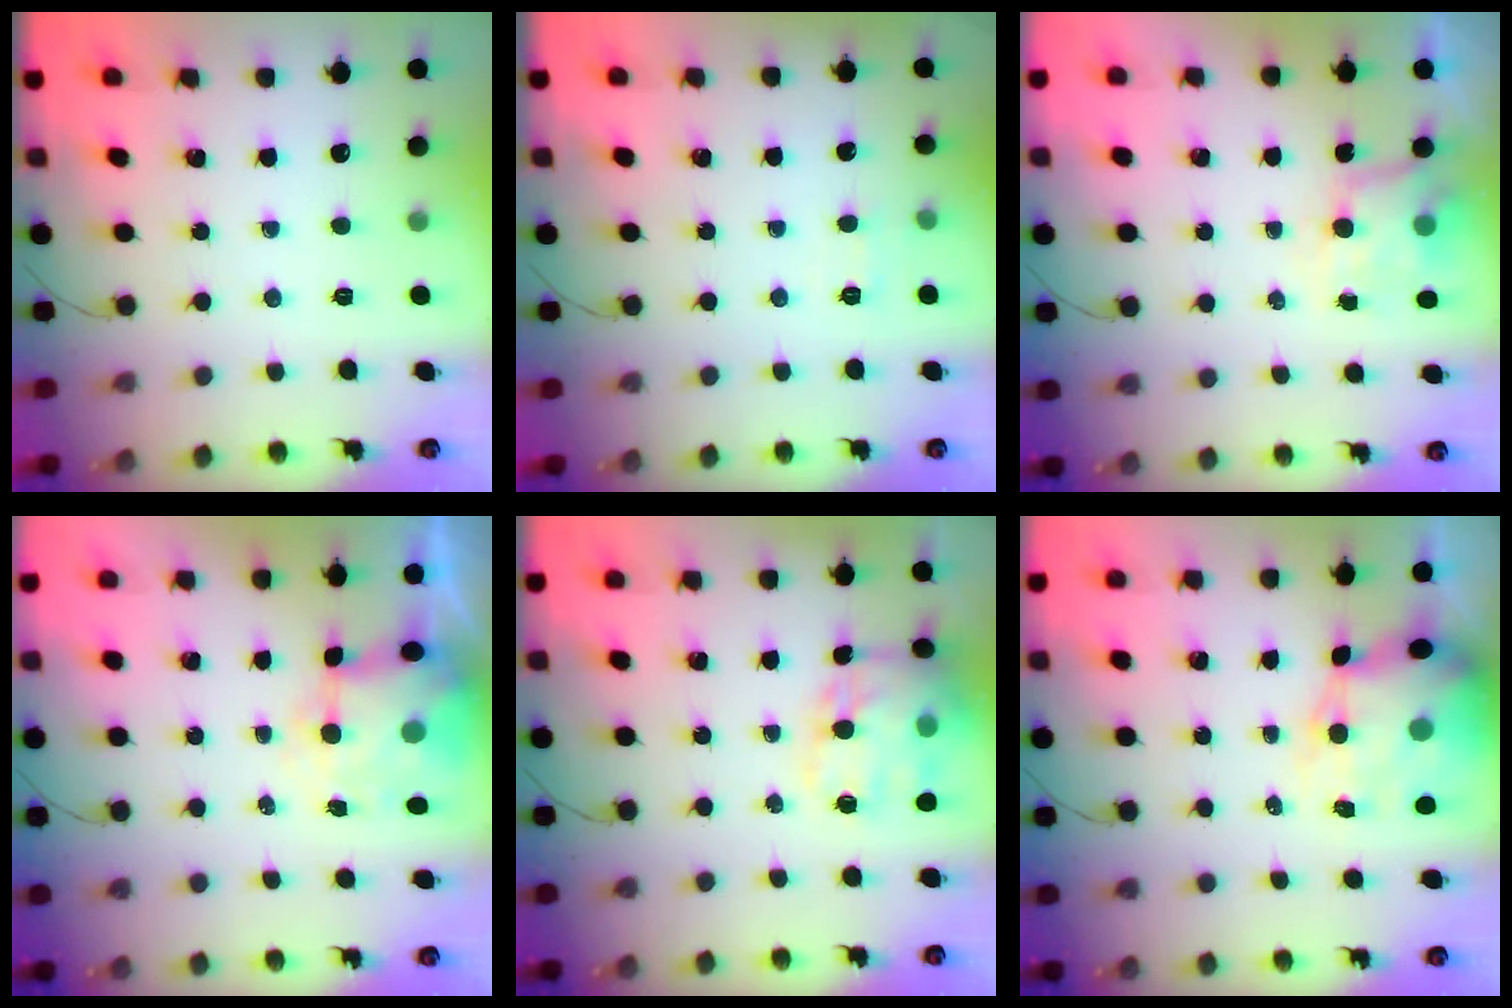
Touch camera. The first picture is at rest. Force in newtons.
{"total": 4.7, "press": 4.5, "slide": 1.4}
{"total": 5.7, "press": 5.6, "slide": 0.8}
{"total": 6.7, "press": 6.5, "slide": 1.7}
{"total": 17.7, "press": 17.4, "slide": 3.3}
{"total": 12.3, "press": 11.8, "slide": 3.3}